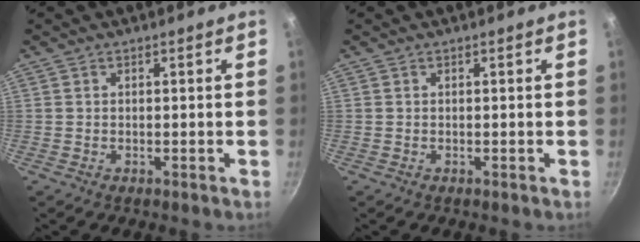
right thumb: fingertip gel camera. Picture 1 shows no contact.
{"total": 0.0}